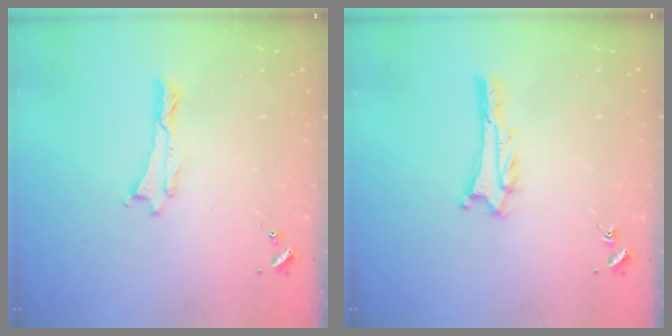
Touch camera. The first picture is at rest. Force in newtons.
{"total": 2.7, "press": 2.7, "slide": 0.2}